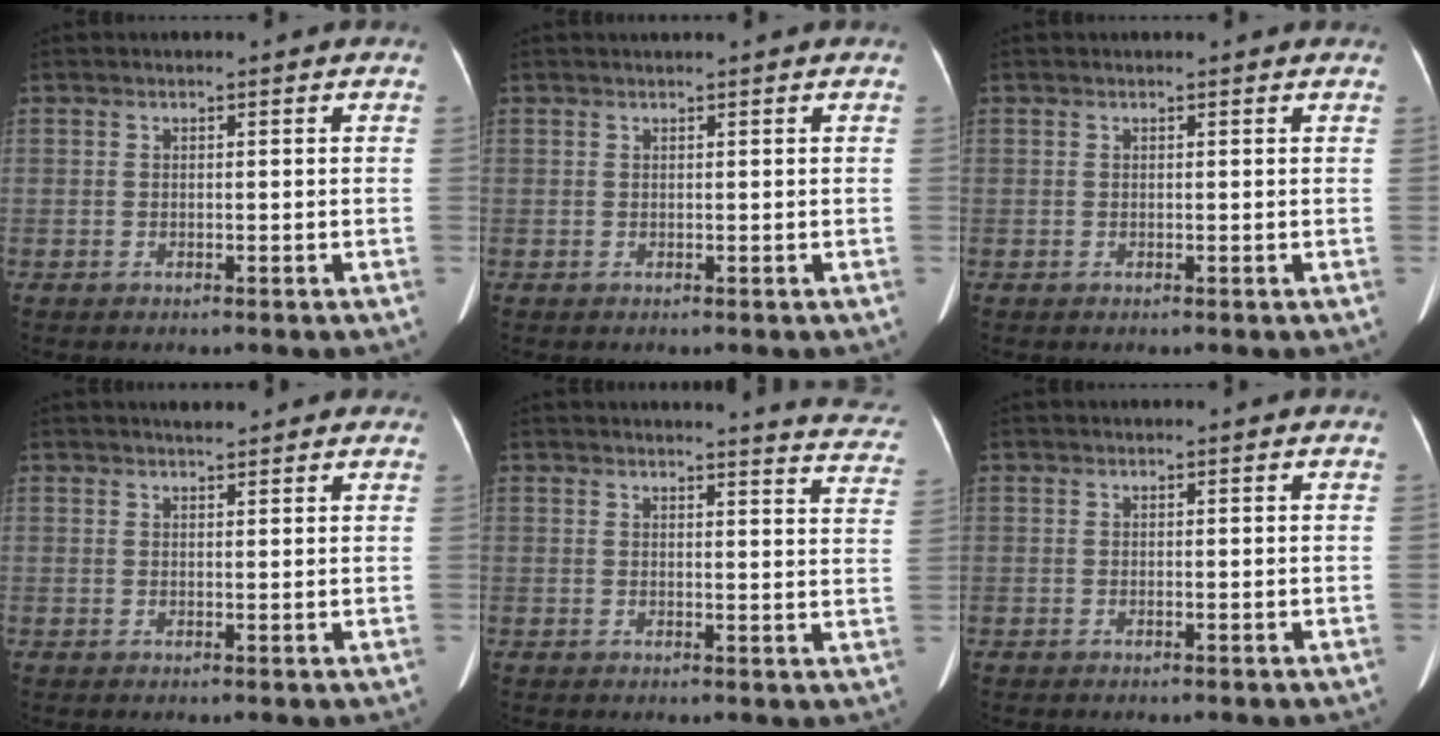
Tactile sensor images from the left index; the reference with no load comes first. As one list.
[{"total": 0.9, "force": [0.8, -0.2, 0.4], "torque": [-0.008, 0.011, 0.019]}, {"total": 1.7, "force": [1.6, 0.3, 0.4], "torque": [-0.014, 0.009, 0.012]}, {"total": 3.7, "force": [3.2, 1.1, 1.5], "torque": [-0.016, 0.015, 0.039]}, {"total": 10.7, "force": [10.6, 0.3, 1.7], "torque": [0.002, -0.082, 0.082]}, {"total": 0.0}]